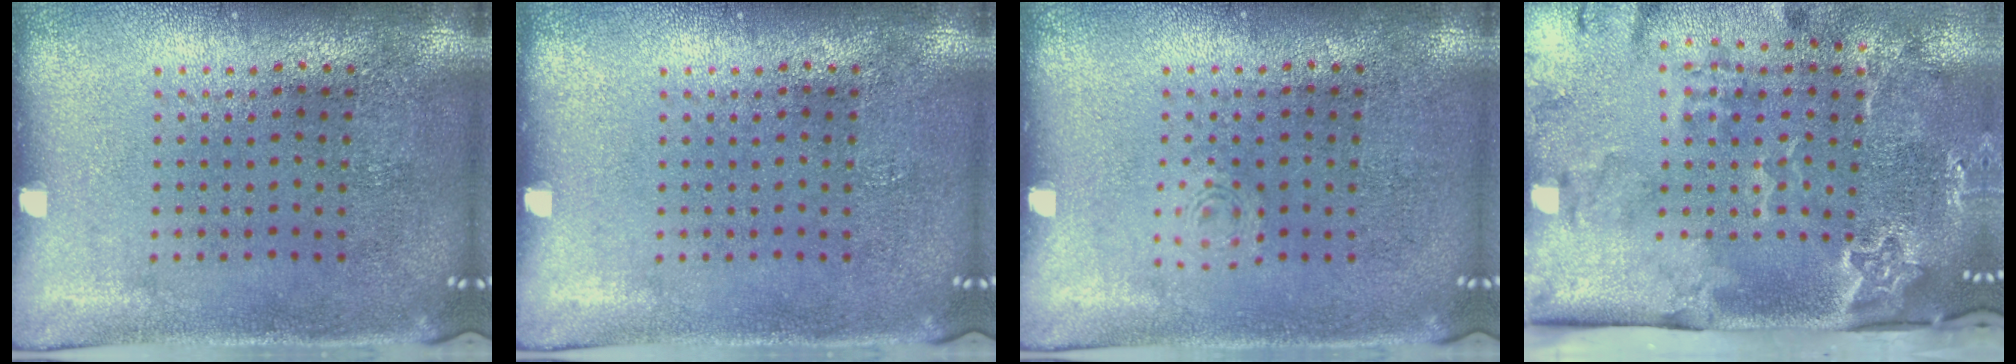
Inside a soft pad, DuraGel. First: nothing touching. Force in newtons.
{"total": 0.0}
{"total": 0.5, "press": 0.5, "slide": 0.2}
{"total": 3.3, "press": 2.4, "slide": 2.3}